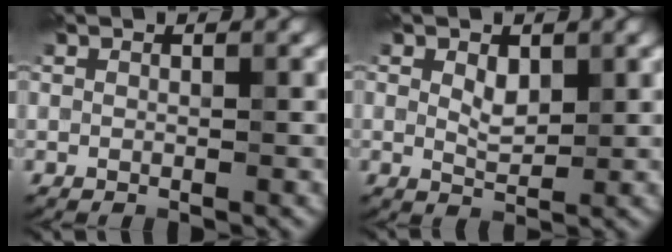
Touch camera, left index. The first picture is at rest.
{"total": 2.0, "force": [0.7, 1.2, 1.4], "torque": [-0.028, -0.003, 0.013]}